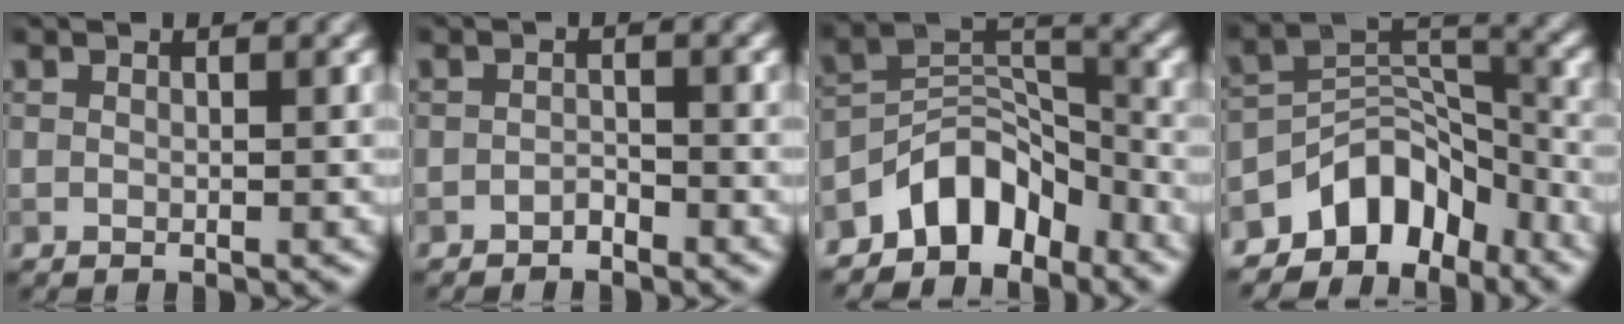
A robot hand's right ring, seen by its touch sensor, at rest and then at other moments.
{"total": 1.0, "force": [-0.9, 0.4, 0.3], "torque": [-0.003, 0.002, -0.016]}
{"total": 5.8, "force": [-4.3, 3.2, 2.3], "torque": [-0.014, 0.010, -0.083]}
{"total": 6.7, "force": [-4.7, 4.0, 2.7], "torque": [-0.014, 0.004, -0.085]}